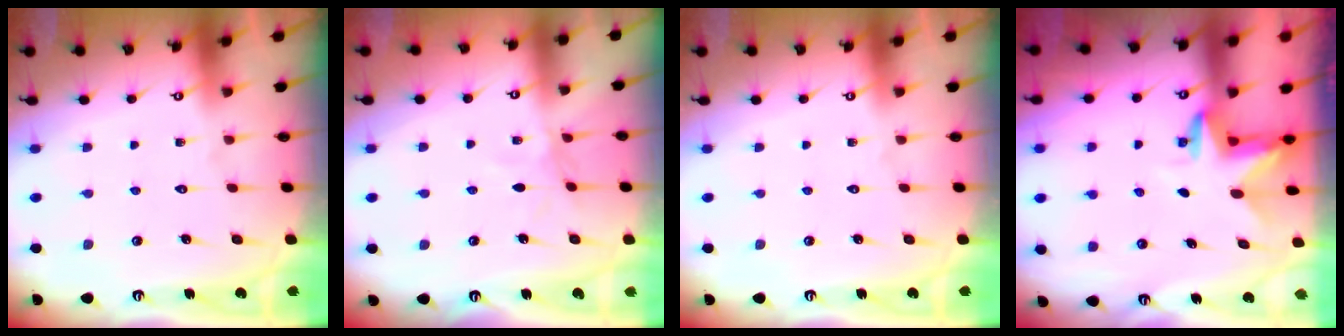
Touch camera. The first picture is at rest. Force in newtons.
{"total": 3.4, "press": 3.3, "slide": 0.4}
{"total": 0.0}
{"total": 3.2, "press": 3.2, "slide": 0.2}